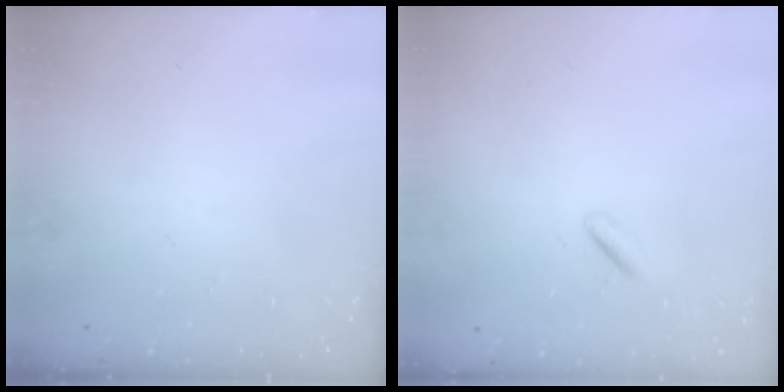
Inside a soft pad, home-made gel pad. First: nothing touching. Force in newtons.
{"total": 0.6, "press": 0.0, "slide": 0.6}